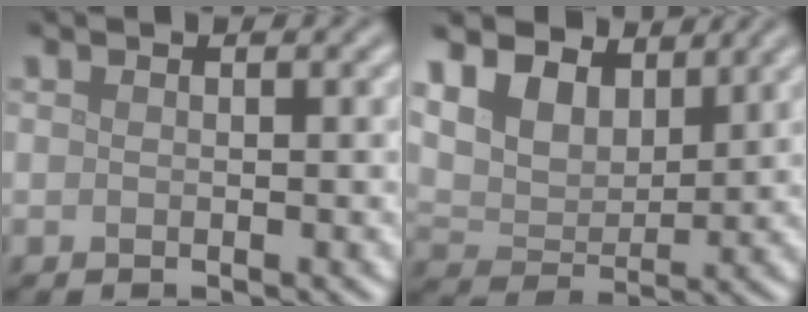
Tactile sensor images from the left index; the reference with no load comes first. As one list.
[{"total": 8.3, "force": [5.6, 4.6, 4.0], "torque": [-0.107, 0.000, 0.094]}]